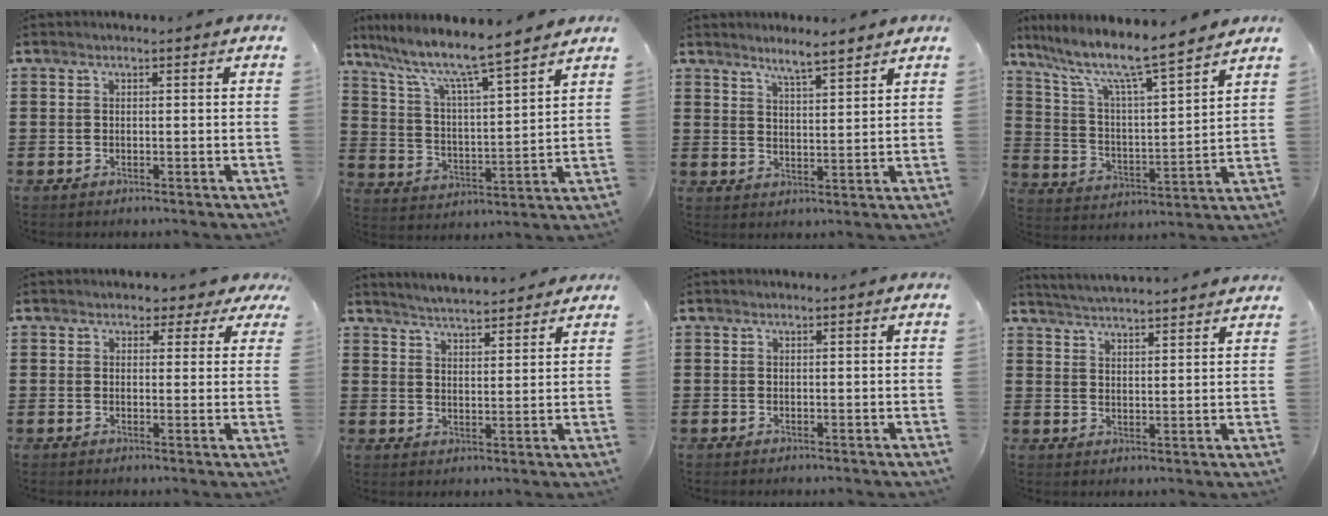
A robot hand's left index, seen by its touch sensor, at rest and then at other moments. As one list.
[{"total": 7.4, "force": [6.2, 0.3, 3.9], "torque": [-0.103, -0.047, 0.100]}, {"total": 3.9, "force": [3.7, -0.2, 1.2], "torque": [-0.033, -0.012, 0.067]}, {"total": 8.5, "force": [7.1, 0.7, 4.7], "torque": [-0.120, -0.050, 0.112]}, {"total": 2.2, "force": [1.4, 1.5, 0.8], "torque": [-0.010, 0.003, 0.019]}, {"total": 4.0, "force": [4.0, 0.2, 0.2], "torque": [-0.019, -0.015, 0.072]}, {"total": 0.0}, {"total": 3.7, "force": [3.6, -0.7, 0.0], "torque": [-0.014, -0.021, 0.063]}]